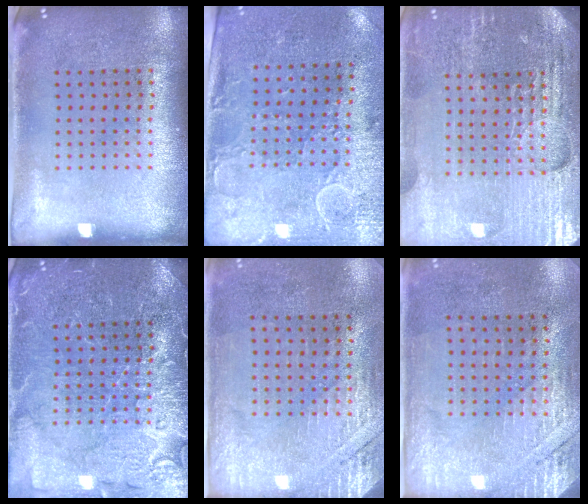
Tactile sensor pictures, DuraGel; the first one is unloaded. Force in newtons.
{"total": 2.9, "press": 2.4, "slide": 1.7}
{"total": 4.9, "press": 4.6, "slide": 1.7}
{"total": 5.6, "press": 5.6, "slide": 0.8}
{"total": 2.8, "press": 2.5, "slide": 1.3}
{"total": 2.8, "press": 2.5, "slide": 1.3}